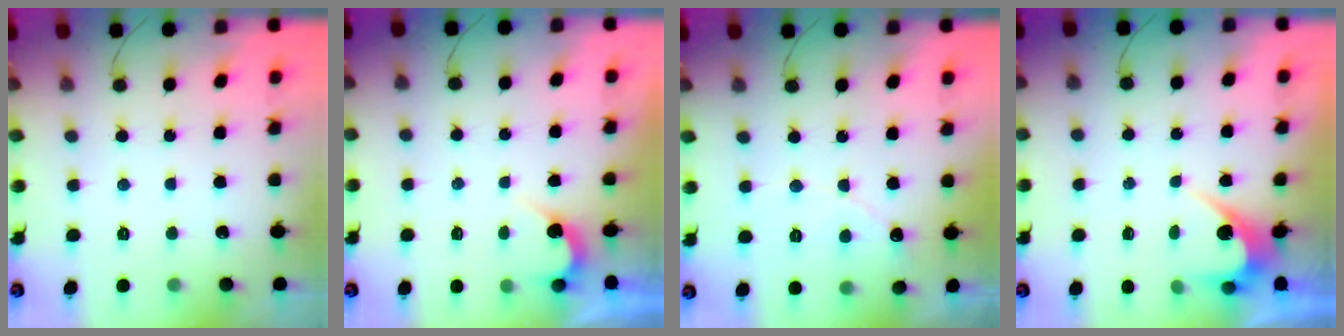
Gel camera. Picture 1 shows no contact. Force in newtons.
{"total": 3.0, "press": 3.0, "slide": 0.1}
{"total": 3.8, "press": 3.8, "slide": 0.2}
{"total": 3.5, "press": 3.5, "slide": 0.2}